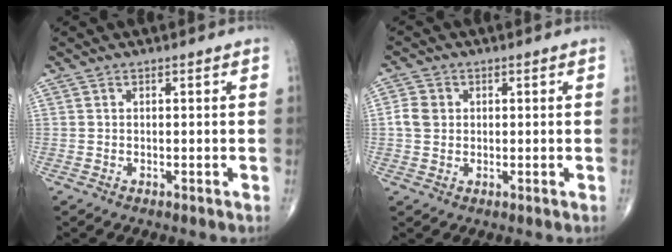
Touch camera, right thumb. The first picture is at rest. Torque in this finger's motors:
{"motor_torque": [-0.15, 0.19, 0.07, -0.11, 0.07]}